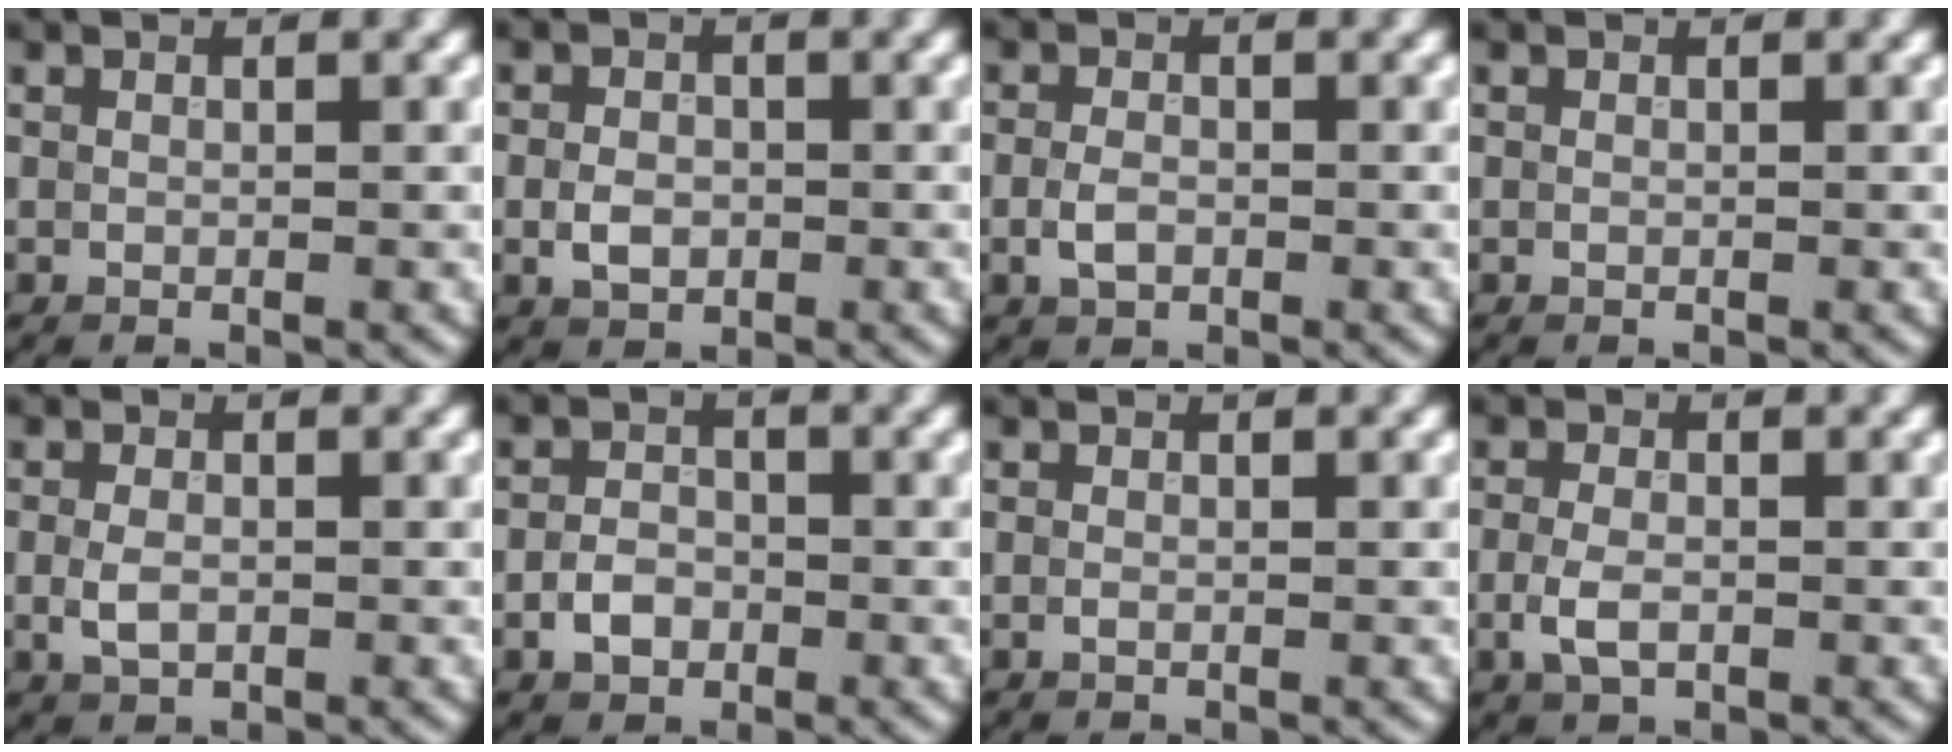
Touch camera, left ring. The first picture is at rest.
{"total": 2.4, "force": [-0.6, 1.7, 1.5], "torque": [-0.028, -0.001, -0.015]}
{"total": 2.0, "force": [-0.6, 1.2, 1.4], "torque": [-0.029, 0.000, -0.014]}
{"total": 0.0}
{"total": 2.0, "force": [-0.3, 1.3, 1.5], "torque": [-0.035, -0.002, -0.006]}
{"total": 2.5, "force": [-1.1, 1.8, 1.3], "torque": [-0.020, 0.004, -0.025]}
{"total": 0.5, "force": [-0.2, 0.3, 0.4], "torque": [-0.009, -0.002, -0.002]}
{"total": 2.6, "force": [-0.8, 1.4, 2.0], "torque": [-0.044, -0.003, -0.018]}